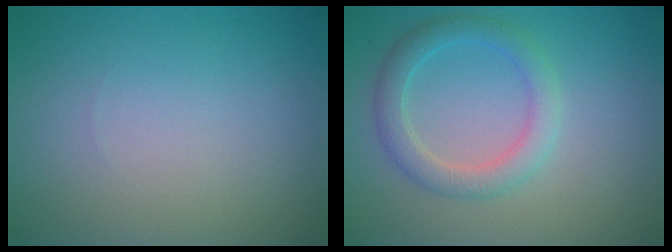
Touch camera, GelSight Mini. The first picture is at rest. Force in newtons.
{"total": 3.0, "press": 3.0, "slide": 0.3}